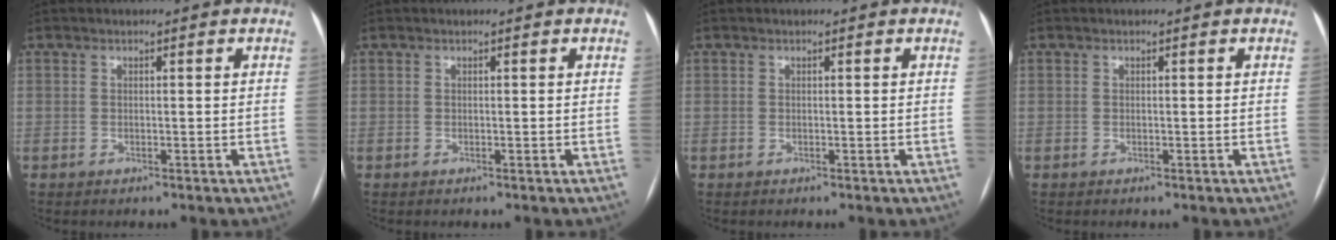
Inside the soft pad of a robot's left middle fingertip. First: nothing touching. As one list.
[{"total": 0.0}, {"total": 0.0}, {"total": 0.0}]